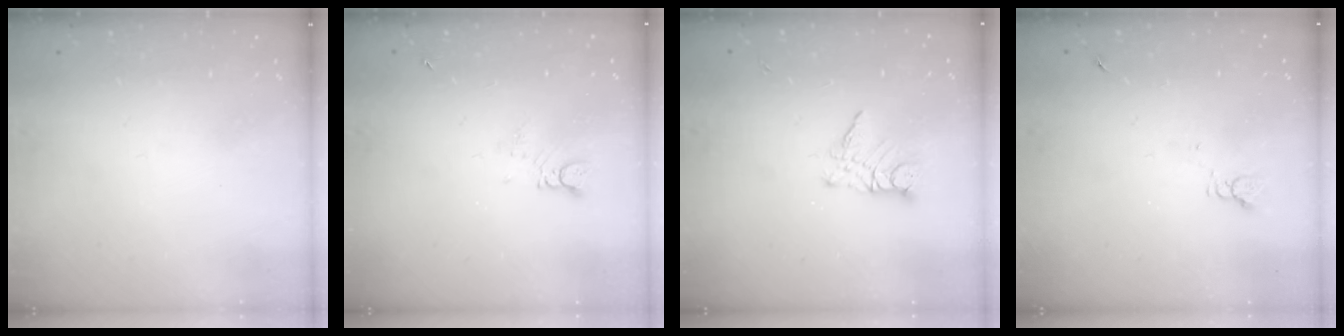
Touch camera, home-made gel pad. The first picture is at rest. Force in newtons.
{"total": 1.6, "press": 1.6, "slide": 0.2}
{"total": 9.1, "press": 9.0, "slide": 0.8}
{"total": 2.3, "press": 2.3, "slide": 0.3}